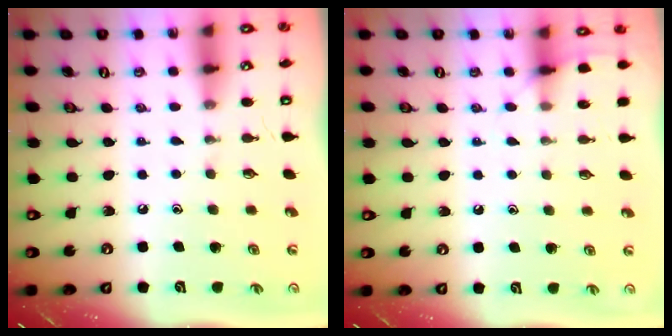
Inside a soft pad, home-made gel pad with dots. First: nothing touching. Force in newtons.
{"total": 5.0, "press": 5.0, "slide": 0.6}